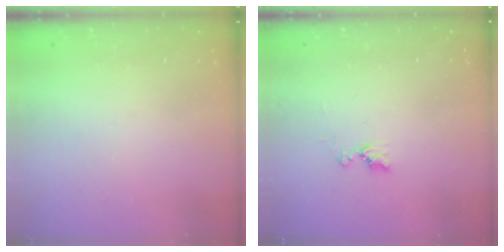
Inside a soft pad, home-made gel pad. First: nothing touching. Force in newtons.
{"total": 6.4, "press": 6.3, "slide": 0.7}